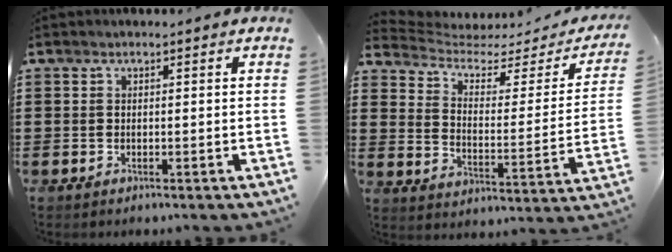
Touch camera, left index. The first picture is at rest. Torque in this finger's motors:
{"motor_torque": [-1.11, -1.03, -0.40, -0.14]}